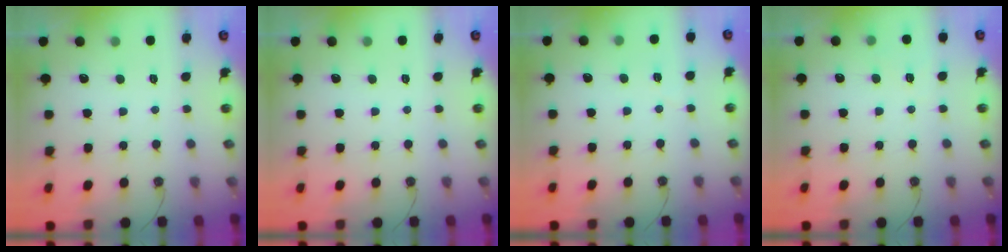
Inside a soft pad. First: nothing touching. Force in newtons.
{"total": 0.0}
{"total": 2.6, "press": 2.2, "slide": 1.5}
{"total": 3.7, "press": 2.6, "slide": 2.6}